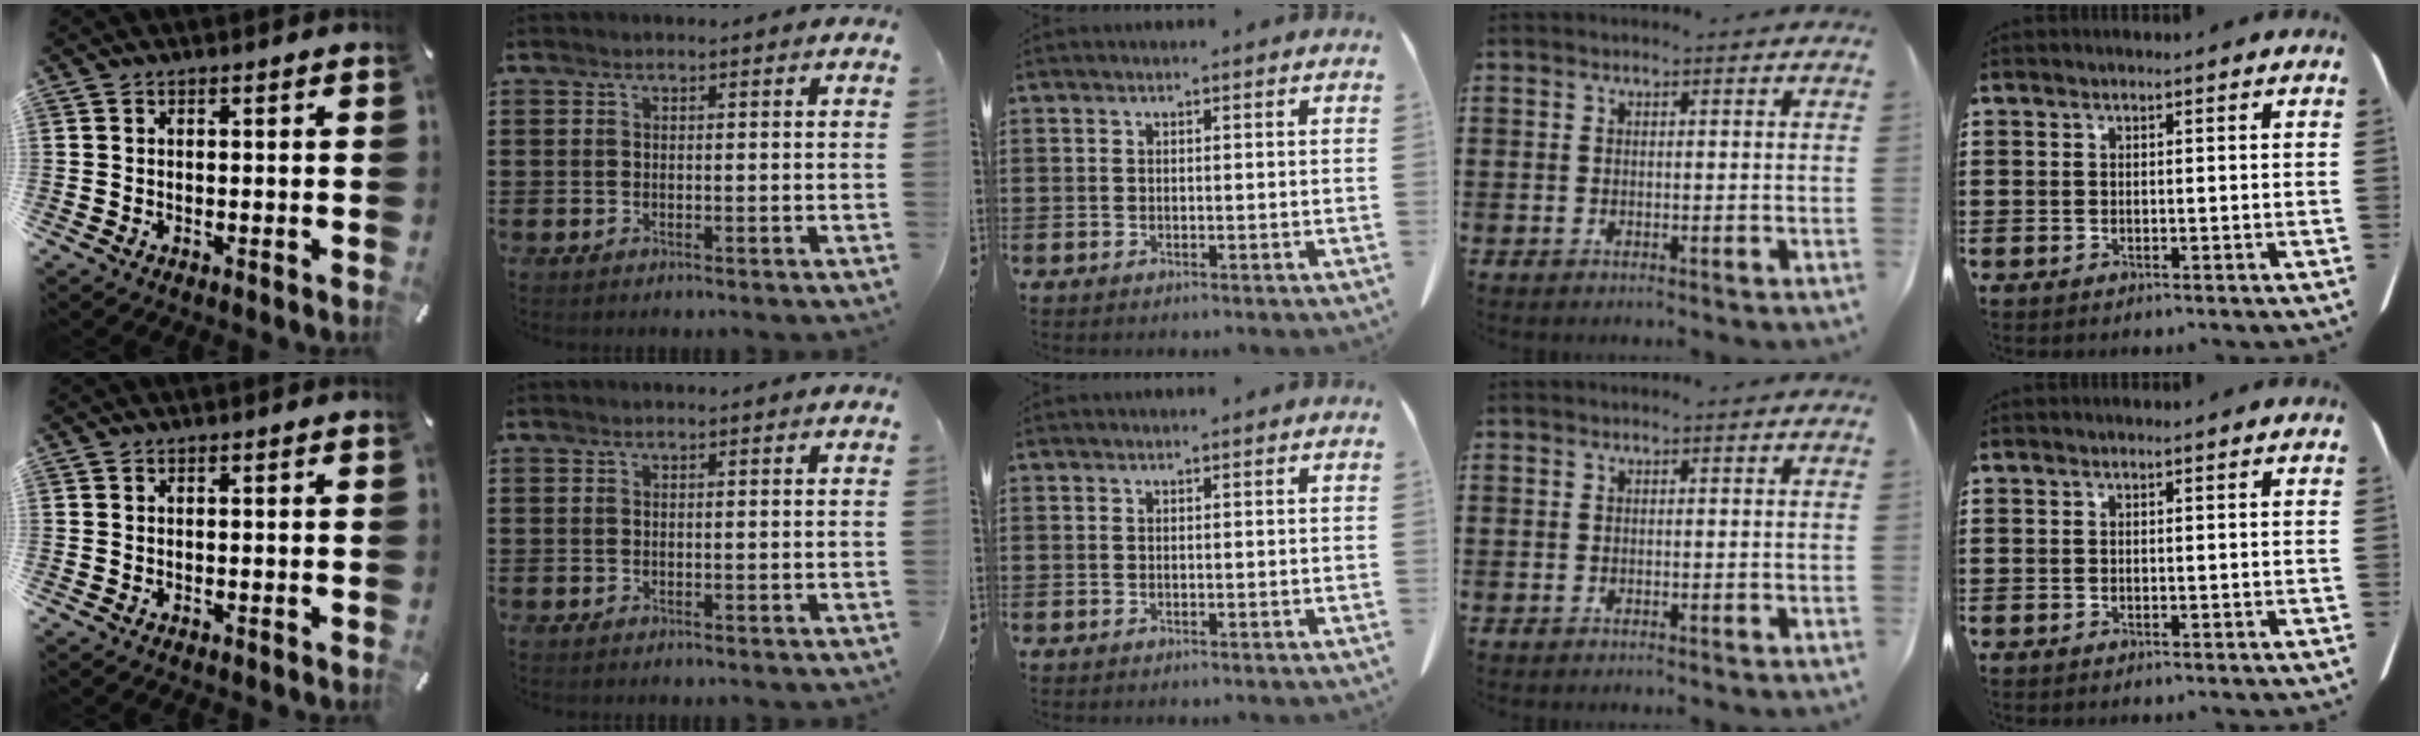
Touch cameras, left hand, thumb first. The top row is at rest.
{}